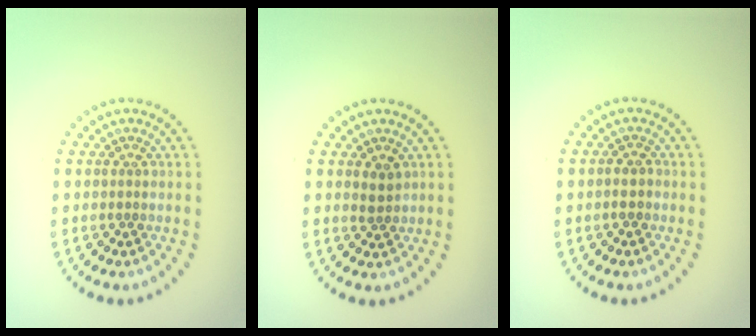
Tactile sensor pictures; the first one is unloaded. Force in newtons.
{"total": 1.4, "press": 1.2, "slide": 0.6}
{"total": 1.2, "press": 1.1, "slide": 0.5}